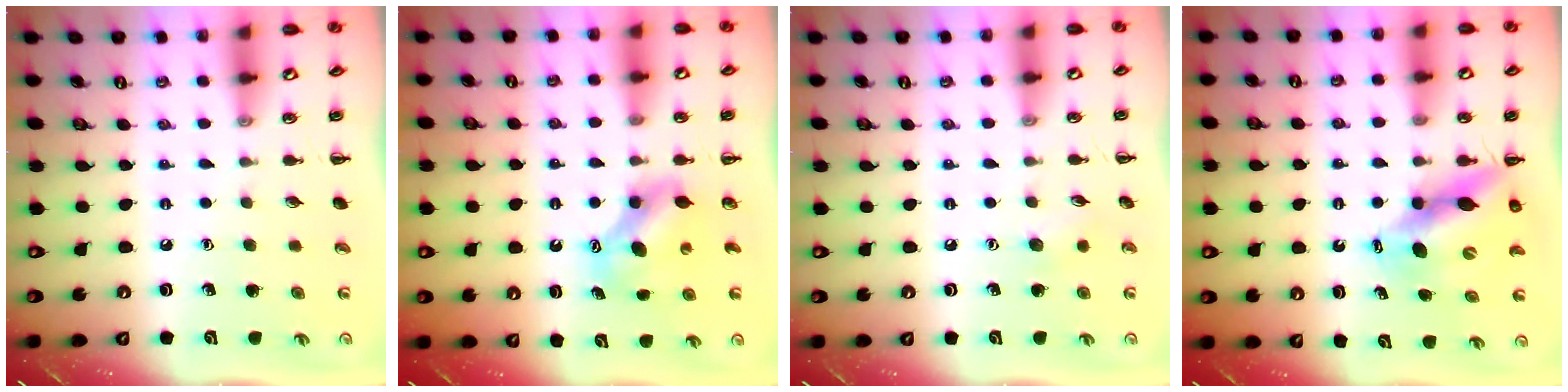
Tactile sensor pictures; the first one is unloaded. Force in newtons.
{"total": 7.7, "press": 7.7, "slide": 0.6}
{"total": 5.3, "press": 5.2, "slide": 1.3}
{"total": 11.1, "press": 10.7, "slide": 3.0}